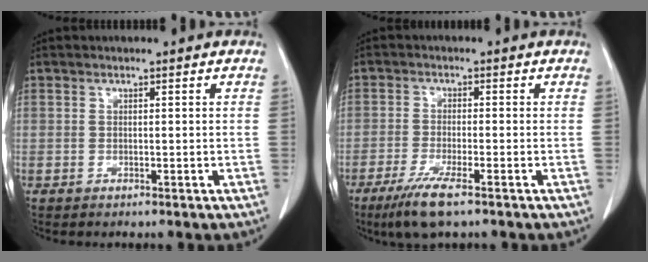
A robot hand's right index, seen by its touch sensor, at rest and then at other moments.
{"total": 6.2, "force": [-3.9, 0.5, 4.7], "torque": [-0.093, -0.016, -0.068]}